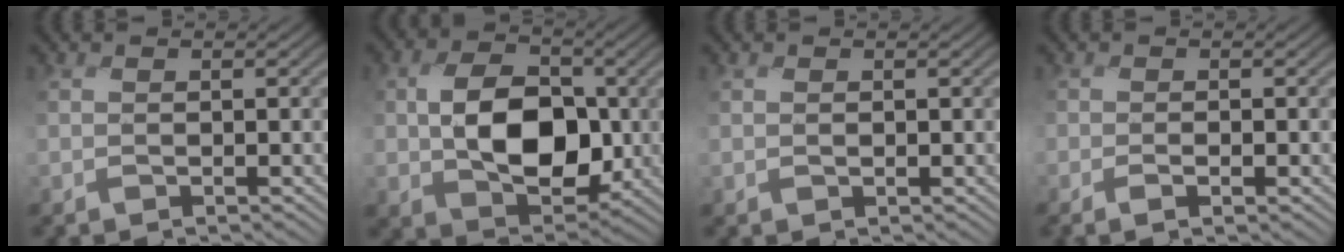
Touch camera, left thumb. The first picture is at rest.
{"total": 10.1, "force": [-0.7, 7.0, 7.2], "torque": [-0.130, -0.010, -0.014]}
{"total": 0.5, "force": [0.0, 0.4, 0.3], "torque": [-0.007, -0.001, 0.001]}
{"total": 1.2, "force": [-1.0, 0.4, 0.6], "torque": [-0.009, -0.003, -0.022]}